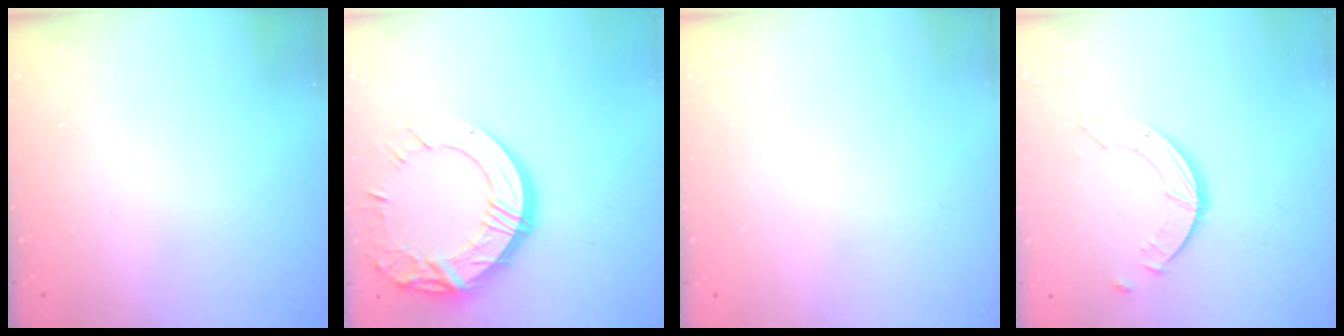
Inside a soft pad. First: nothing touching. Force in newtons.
{"total": 18.4, "press": 18.3, "slide": 1.1}
{"total": 0.0}
{"total": 3.6, "press": 3.5, "slide": 0.3}